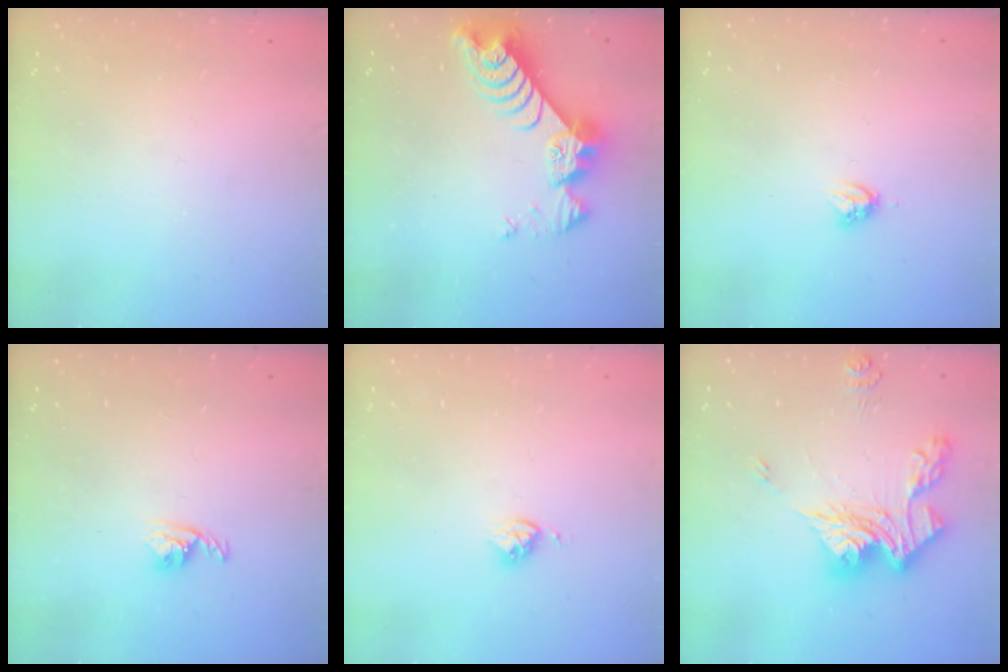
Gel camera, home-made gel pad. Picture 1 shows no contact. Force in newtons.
{"total": 9.4, "press": 9.4, "slide": 0.9}
{"total": 3.9, "press": 3.9, "slide": 0.4}
{"total": 3.3, "press": 3.3, "slide": 0.5}
{"total": 3.9, "press": 3.8, "slide": 0.4}
{"total": 17.0, "press": 16.9, "slide": 1.7}